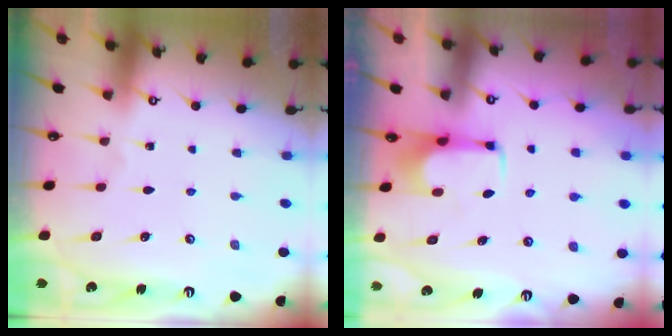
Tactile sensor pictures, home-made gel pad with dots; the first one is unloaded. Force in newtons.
{"total": 2.0, "press": 2.0, "slide": 0.2}